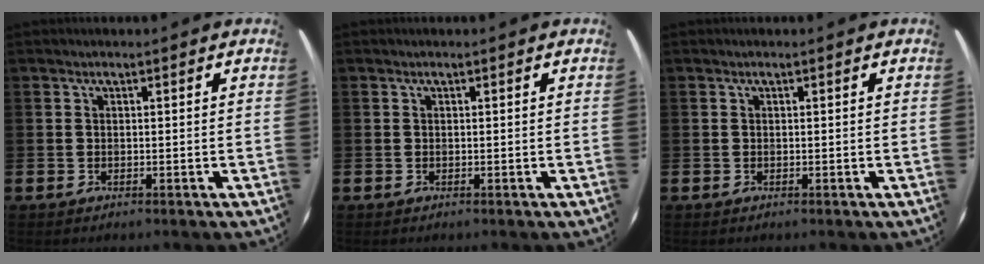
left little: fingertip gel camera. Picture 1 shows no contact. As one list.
[{"total": 0.0}, {"total": 0.0}]